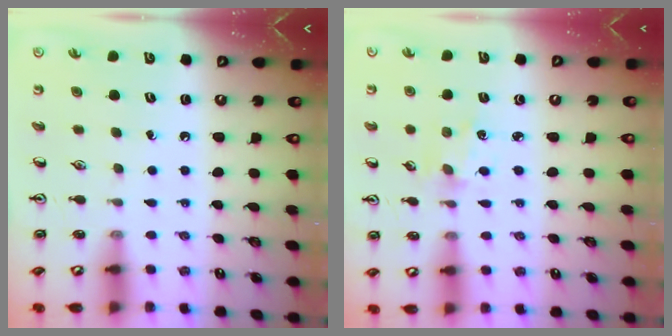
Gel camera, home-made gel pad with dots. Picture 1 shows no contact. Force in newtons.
{"total": 1.0, "press": 1.0, "slide": 0.2}